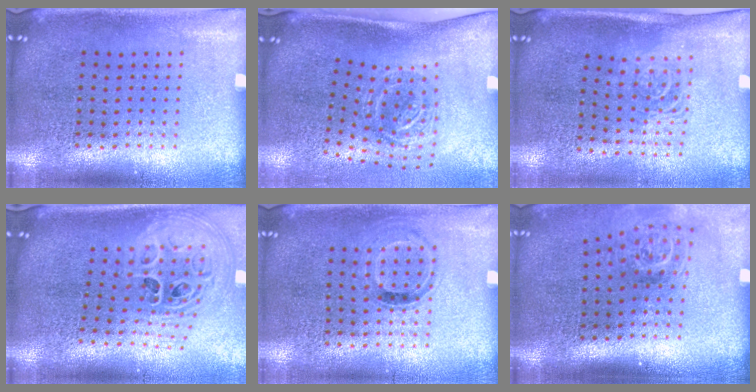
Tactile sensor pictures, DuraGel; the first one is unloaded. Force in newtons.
{"total": 2.0, "press": 1.2, "slide": 1.5}
{"total": 1.7, "press": 1.3, "slide": 1.1}
{"total": 2.9, "press": 2.0, "slide": 2.1}
{"total": 0.8, "press": 0.7, "slide": 0.4}
{"total": 1.8, "press": 1.2, "slide": 1.3}